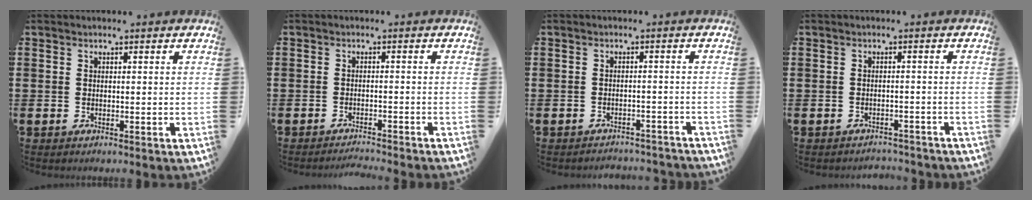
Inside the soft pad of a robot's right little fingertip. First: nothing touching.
{"total": 1.3, "force": [-1.3, -0.2, 0.1], "torque": [-0.002, 0.003, -0.027]}
{"total": 1.7, "force": [-1.7, 0.0, -0.1], "torque": [-0.004, 0.004, -0.038]}
{"total": 1.4, "force": [-1.4, 0.1, -0.1], "torque": [-0.004, 0.003, -0.031]}